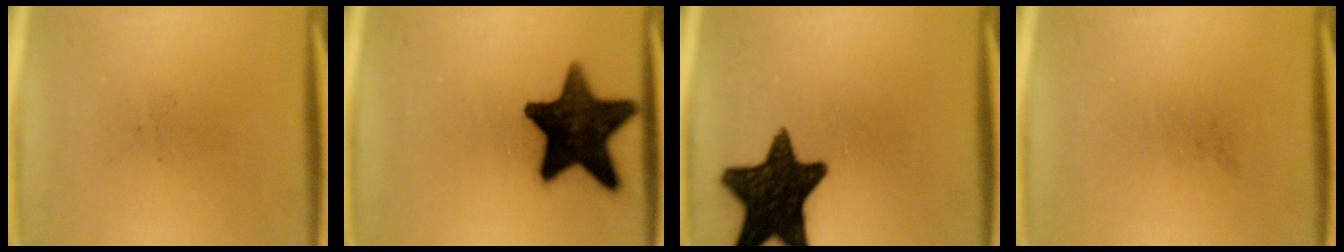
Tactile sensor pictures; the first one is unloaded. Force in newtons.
{"total": 17.7}
{"total": 16.7}
{"total": 0.0}